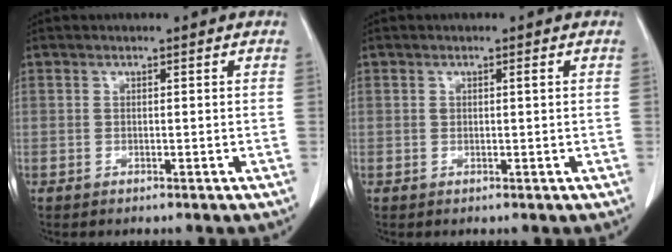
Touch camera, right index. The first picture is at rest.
{"total": 0.6, "force": [0.2, 0.2, 0.5], "torque": [-0.013, 0.004, 0.005]}